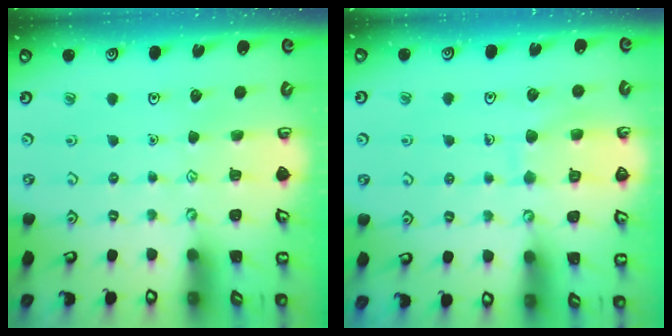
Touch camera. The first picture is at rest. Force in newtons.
{"total": 8.4, "press": 8.3, "slide": 0.6}